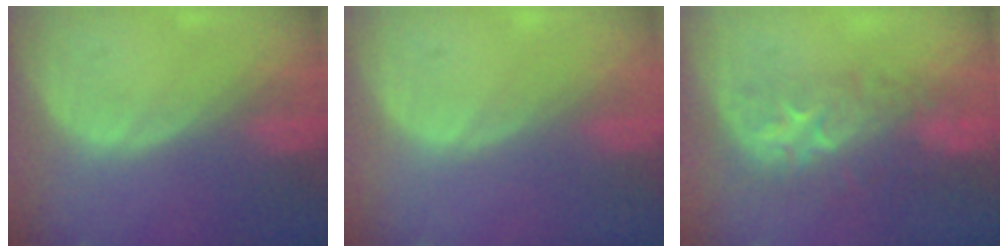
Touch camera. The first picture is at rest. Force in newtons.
{"total": 0.0}
{"total": 8.1, "press": 7.7, "slide": 2.5}